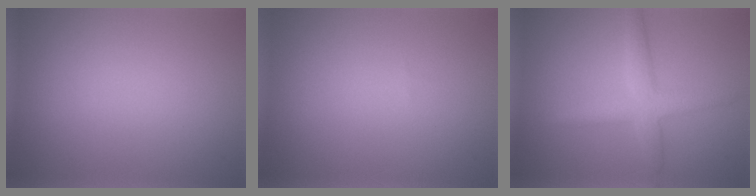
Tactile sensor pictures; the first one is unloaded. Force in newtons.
{"total": 0.0}
{"total": 3.2, "press": 3.2, "slide": 0.1}